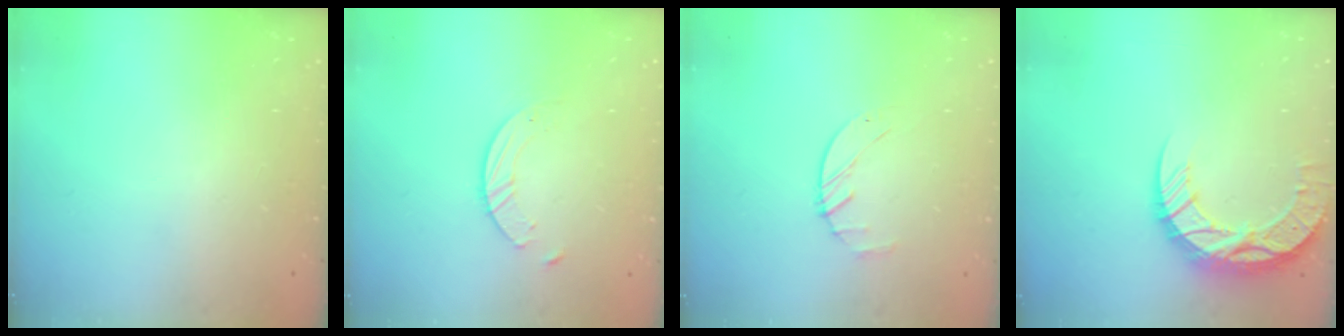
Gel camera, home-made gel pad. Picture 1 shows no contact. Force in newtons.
{"total": 1.4, "press": 1.4, "slide": 0.2}
{"total": 1.9, "press": 1.9, "slide": 0.3}
{"total": 13.3, "press": 13.2, "slide": 1.0}